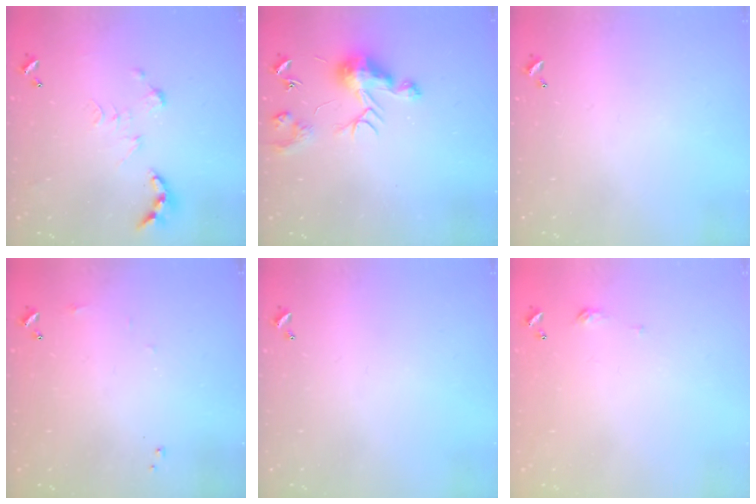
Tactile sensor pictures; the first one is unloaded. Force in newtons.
{"total": 9.7, "press": 9.7, "slide": 0.5}
{"total": 0.0}
{"total": 7.1, "press": 7.1, "slide": 0.8}
{"total": 0.0}
{"total": 3.1, "press": 3.0, "slide": 0.4}